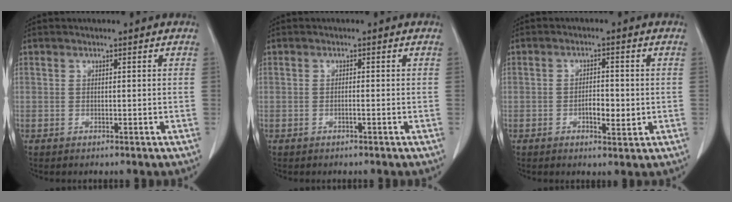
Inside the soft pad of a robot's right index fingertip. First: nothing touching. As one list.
[{"total": 0.6, "force": [-0.2, 0.0, 0.5], "torque": [-0.010, 0.001, -0.005]}, {"total": 3.9, "force": [-0.8, 1.4, 3.5], "torque": [-0.057, 0.002, -0.009]}]